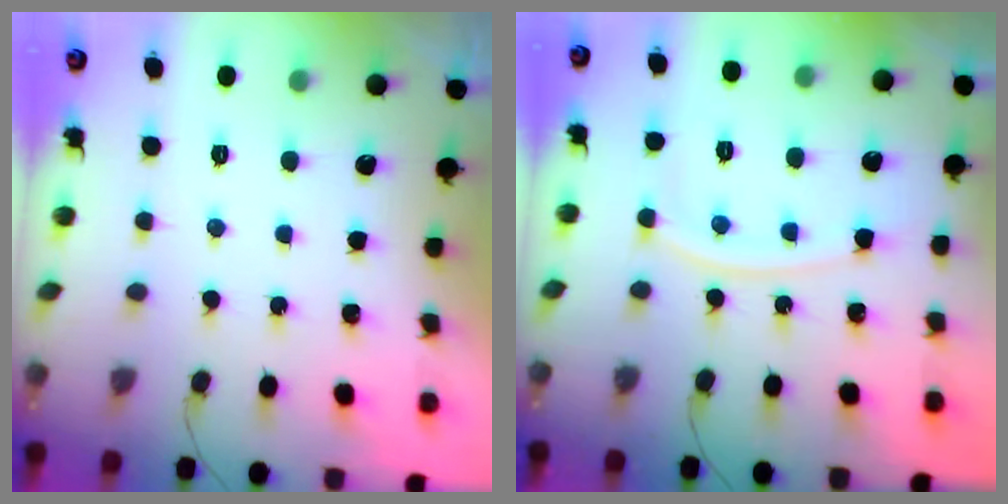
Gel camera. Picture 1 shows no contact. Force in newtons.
{"total": 9.7, "press": 9.6, "slide": 1.2}